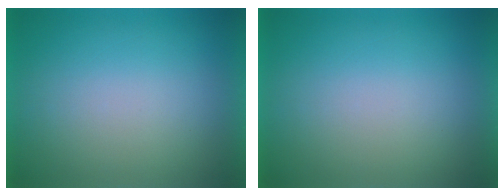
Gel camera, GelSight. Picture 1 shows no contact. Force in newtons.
{"total": 0.0}